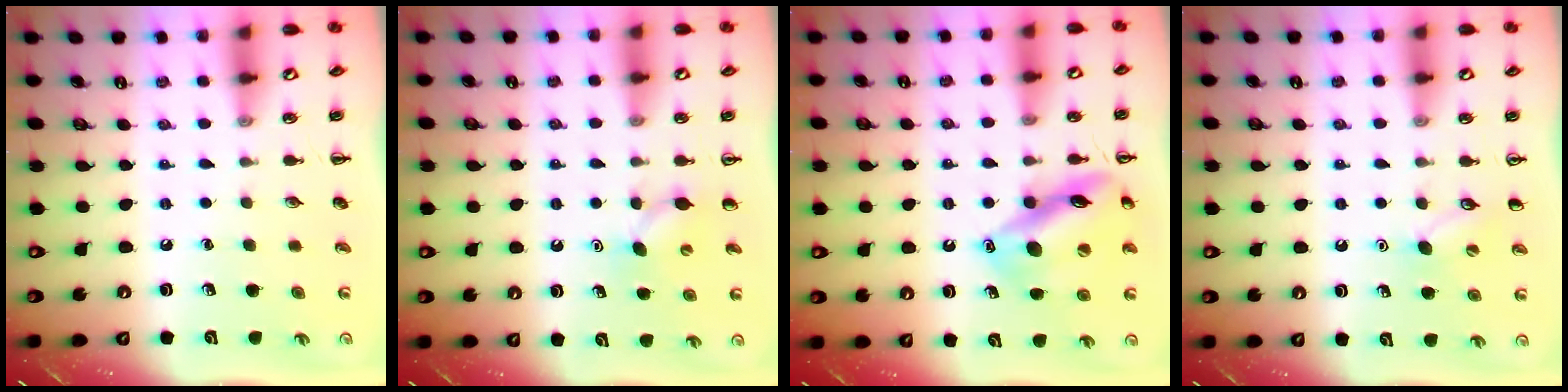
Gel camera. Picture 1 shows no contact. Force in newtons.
{"total": 4.7, "press": 4.6, "slide": 1.1}
{"total": 15.8, "press": 15.7, "slide": 1.3}
{"total": 6.4, "press": 6.2, "slide": 1.7}